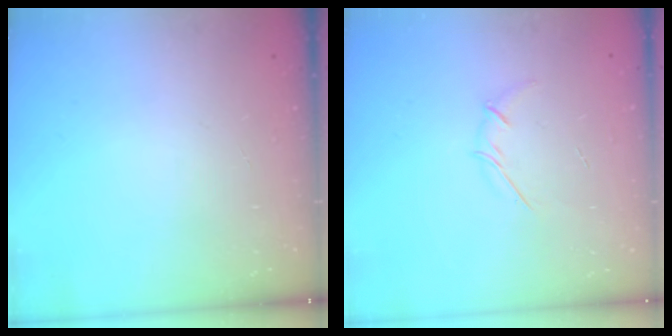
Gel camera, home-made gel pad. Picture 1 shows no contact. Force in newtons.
{"total": 3.2, "press": 3.1, "slide": 0.9}